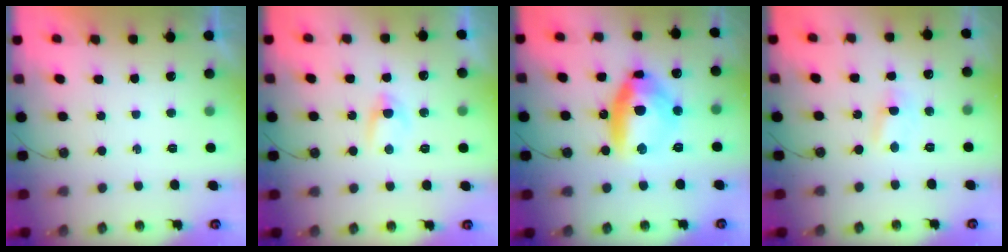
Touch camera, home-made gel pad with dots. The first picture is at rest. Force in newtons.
{"total": 3.2, "press": 3.2, "slide": 0.6}
{"total": 13.7, "press": 13.5, "slide": 2.0}
{"total": 2.7, "press": 2.7, "slide": 0.2}